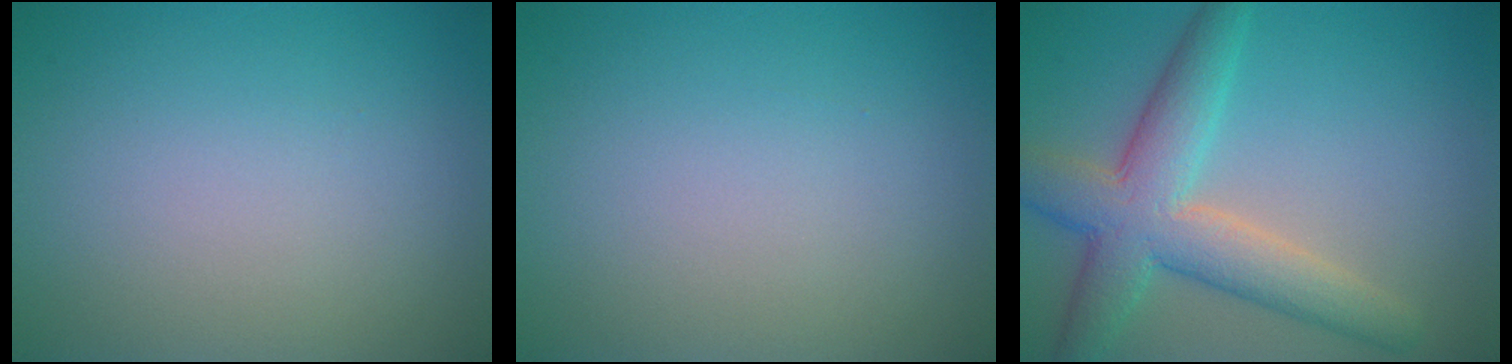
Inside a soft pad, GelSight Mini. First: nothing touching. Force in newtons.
{"total": 0.0}
{"total": 6.8, "press": 6.8, "slide": 0.1}